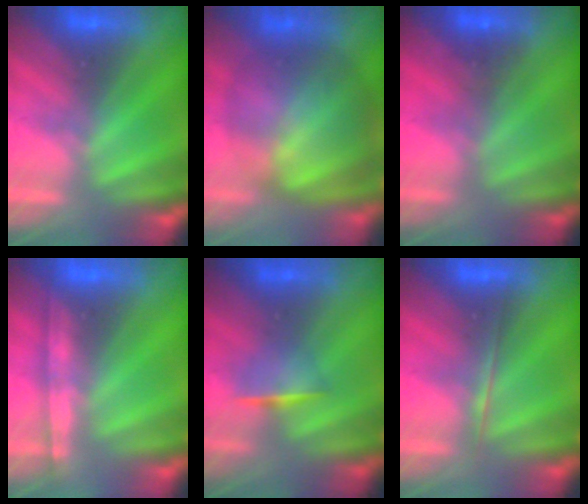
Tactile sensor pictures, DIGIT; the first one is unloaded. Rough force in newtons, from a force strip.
{"total": 8.9}
{"total": 1.2}
{"total": 1.1}
{"total": 1.2}
{"total": 1.8}